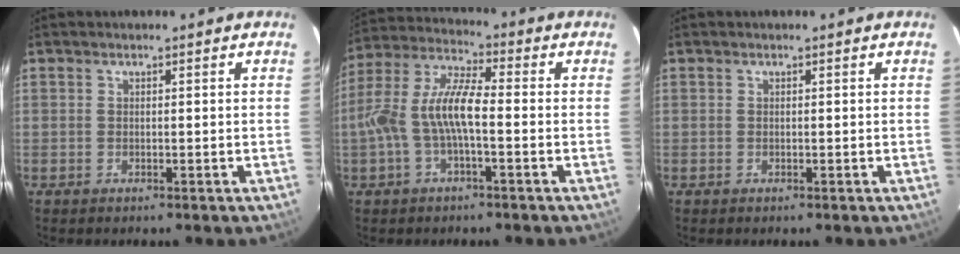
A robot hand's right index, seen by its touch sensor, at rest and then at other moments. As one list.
[{"total": 10.5, "force": [-2.2, 3.1, 9.8], "torque": [-0.214, 0.014, -0.043]}, {"total": 0.0}]